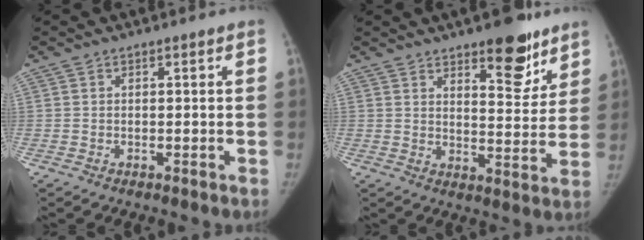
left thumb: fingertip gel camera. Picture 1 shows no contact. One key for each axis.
{"total": 11.8, "fx": 7.9, "fy": 4.6, "fz": 7.5, "tx": -0.061, "ty": -0.051, "tz": 0.112}